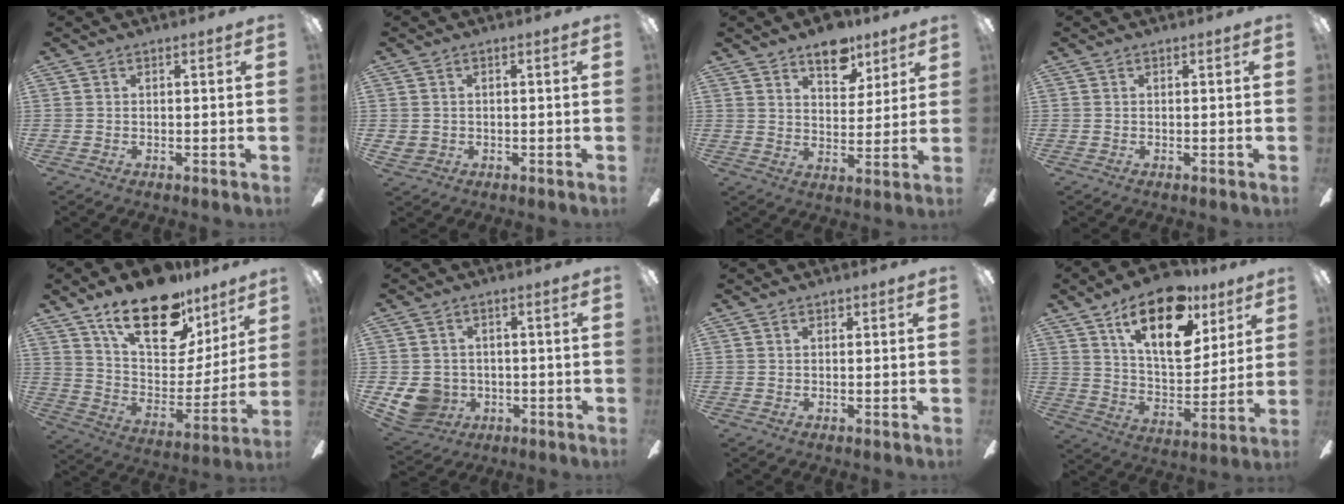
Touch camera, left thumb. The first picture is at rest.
{"total": 1.8, "force": [0.0, 1.7, 0.6], "torque": [-0.012, 0.003, 0.000]}
{"total": 9.8, "force": [7.1, 5.2, 4.5], "torque": [-0.043, -0.036, 0.122]}
{"total": 0.0}
{"total": 23.1, "force": [15.7, 10.6, 13.1], "torque": [-0.204, -0.100, 0.276]}
{"total": 8.0, "force": [-1.5, 7.2, 3.0], "torque": [-0.075, 0.004, -0.026]}
{"total": 0.9, "force": [0.4, 0.6, 0.6], "torque": [-0.012, 0.003, 0.008]}
{"total": 21.9, "force": [12.4, 10.5, 14.7], "torque": [-0.221, -0.058, 0.211]}